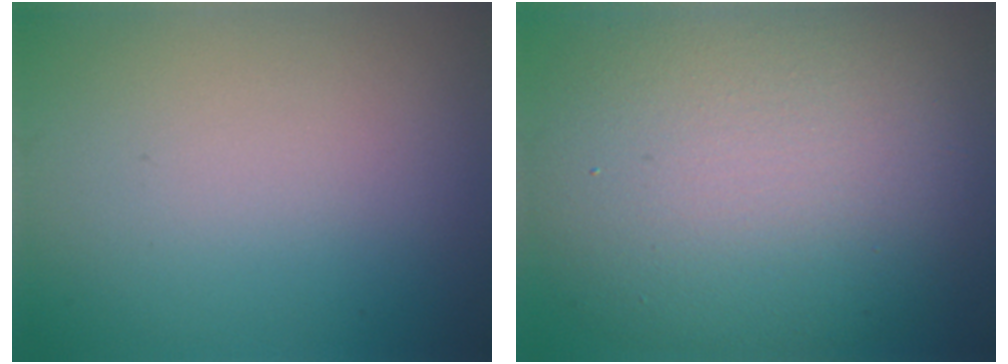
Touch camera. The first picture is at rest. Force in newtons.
{"total": 12.6, "press": 12.6, "slide": 0.8}